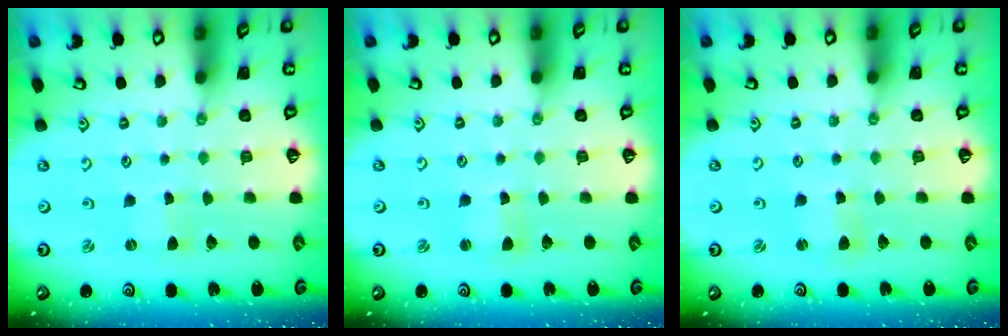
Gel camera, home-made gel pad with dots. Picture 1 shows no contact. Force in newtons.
{"total": 1.7, "press": 1.7, "slide": 0.3}
{"total": 2.0, "press": 2.0, "slide": 0.4}